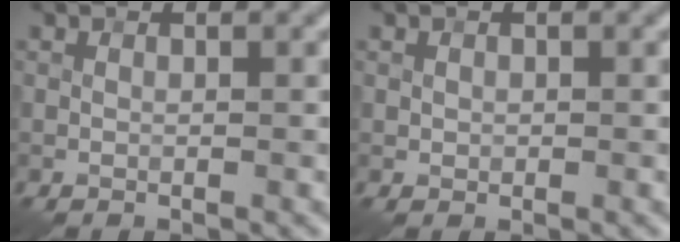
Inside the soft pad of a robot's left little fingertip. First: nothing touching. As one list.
[{"total": 0.6, "force": [0.1, 0.5, 0.1], "torque": [-0.003, -0.002, 0.002]}]